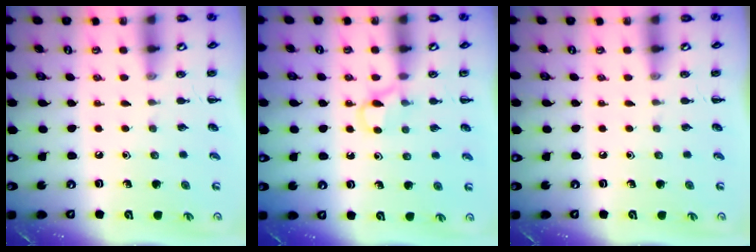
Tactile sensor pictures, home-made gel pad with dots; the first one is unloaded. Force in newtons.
{"total": 5.3, "press": 5.1, "slide": 1.6}
{"total": 0.0}